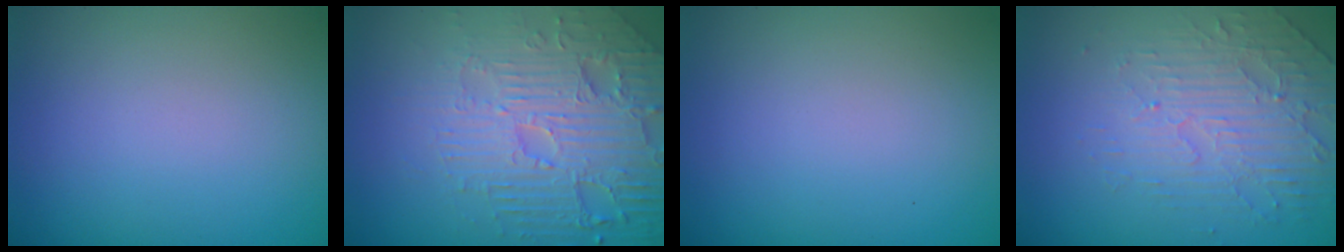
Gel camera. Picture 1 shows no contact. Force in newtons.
{"total": 7.1, "press": 5.4, "slide": 4.6}
{"total": 0.0}
{"total": 4.7, "press": 3.3, "slide": 3.3}